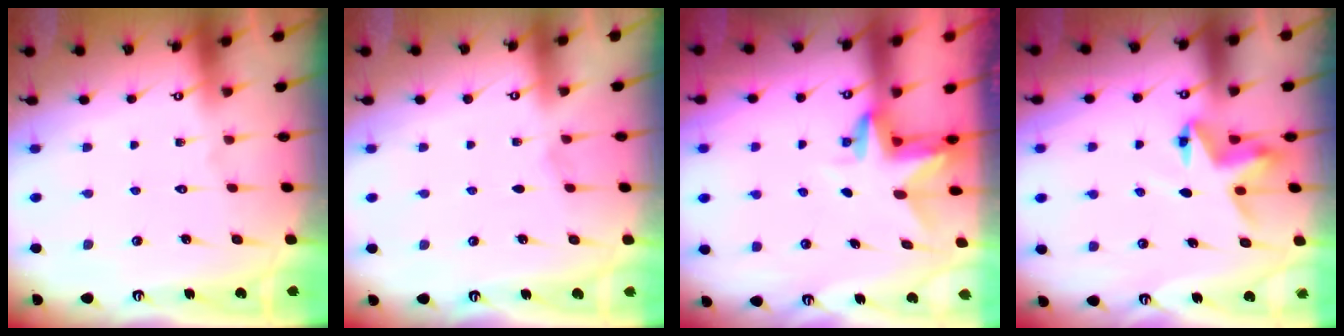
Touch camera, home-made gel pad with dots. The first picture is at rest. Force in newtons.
{"total": 3.8, "press": 2.9, "slide": 2.4}
{"total": 2.9, "press": 2.9, "slide": 0.2}
{"total": 5.4, "press": 5.4, "slide": 0.2}